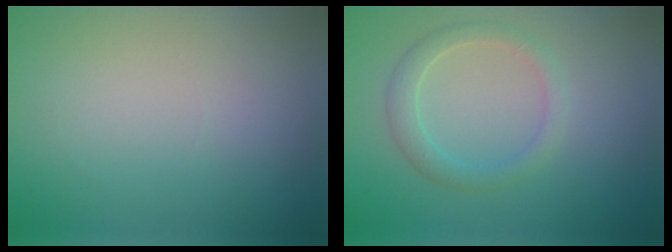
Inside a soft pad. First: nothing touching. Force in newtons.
{"total": 2.3, "press": 2.3, "slide": 0.0}